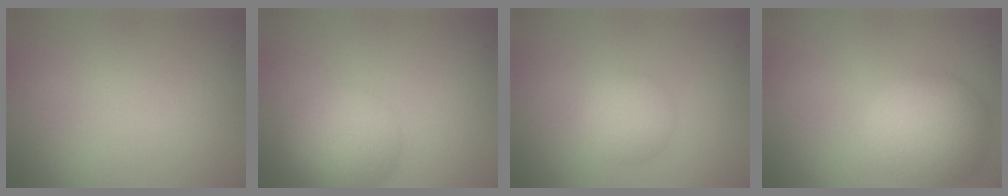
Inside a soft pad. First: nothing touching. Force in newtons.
{"total": 5.6, "press": 5.6, "slide": 0.2}
{"total": 2.9, "press": 2.9, "slide": 0.1}
{"total": 7.1, "press": 7.1, "slide": 0.4}